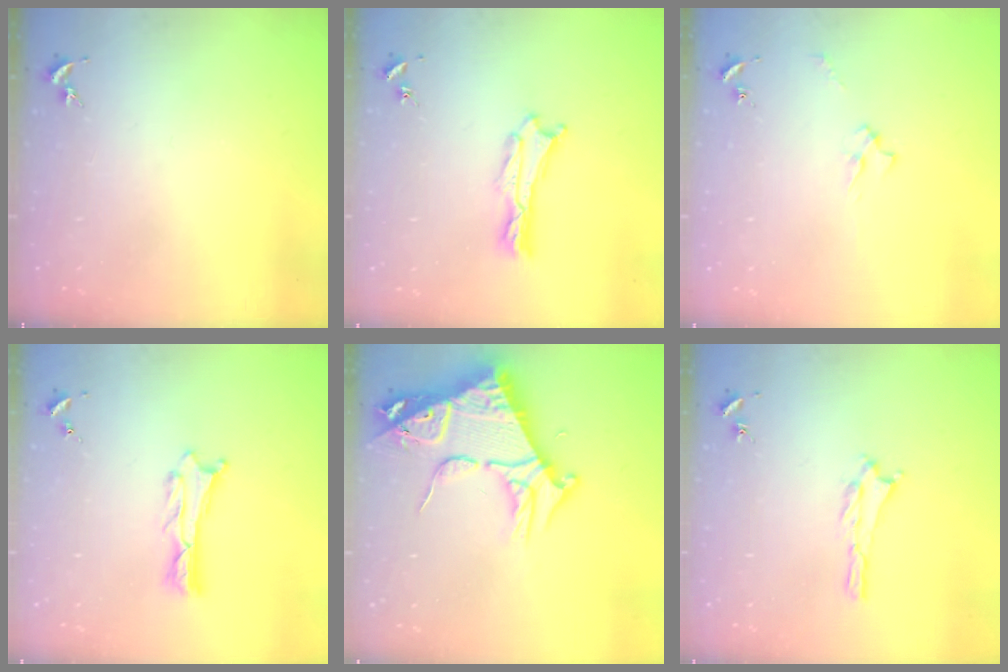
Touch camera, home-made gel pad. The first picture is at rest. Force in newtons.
{"total": 0.7, "press": 0.6, "slide": 0.2}
{"total": 2.4, "press": 2.4, "slide": 0.4}
{"total": 1.3, "press": 1.2, "slide": 0.1}
{"total": 9.9, "press": 9.9, "slide": 1.1}
{"total": 1.4, "press": 1.4, "slide": 0.3}